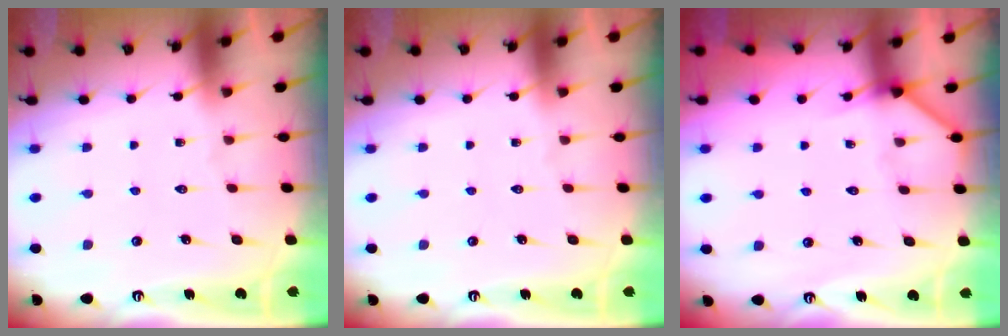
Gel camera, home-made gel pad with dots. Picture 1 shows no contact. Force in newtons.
{"total": 0.0}
{"total": 5.3, "press": 5.3, "slide": 0.5}